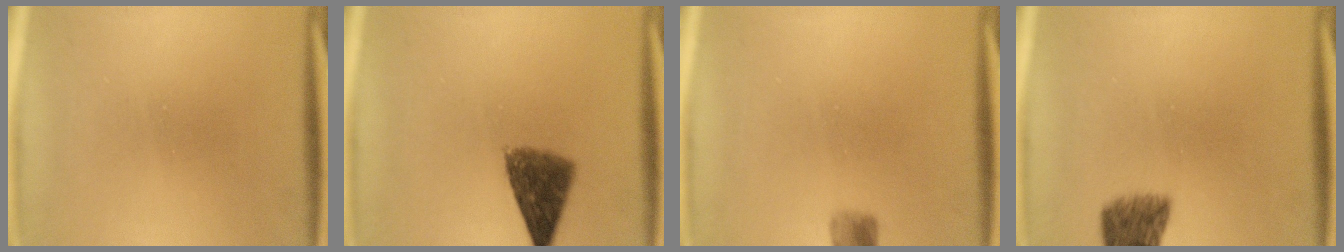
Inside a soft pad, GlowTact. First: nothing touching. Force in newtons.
{"total": 7.4}
{"total": 2.4}
{"total": 6.0}